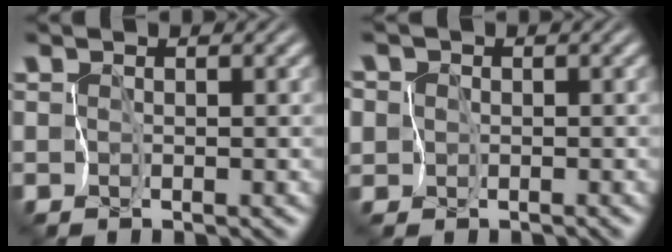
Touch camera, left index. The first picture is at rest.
{"total": 4.8, "force": [0.3, 4.4, 1.8], "torque": [-0.059, 0.010, -0.043]}